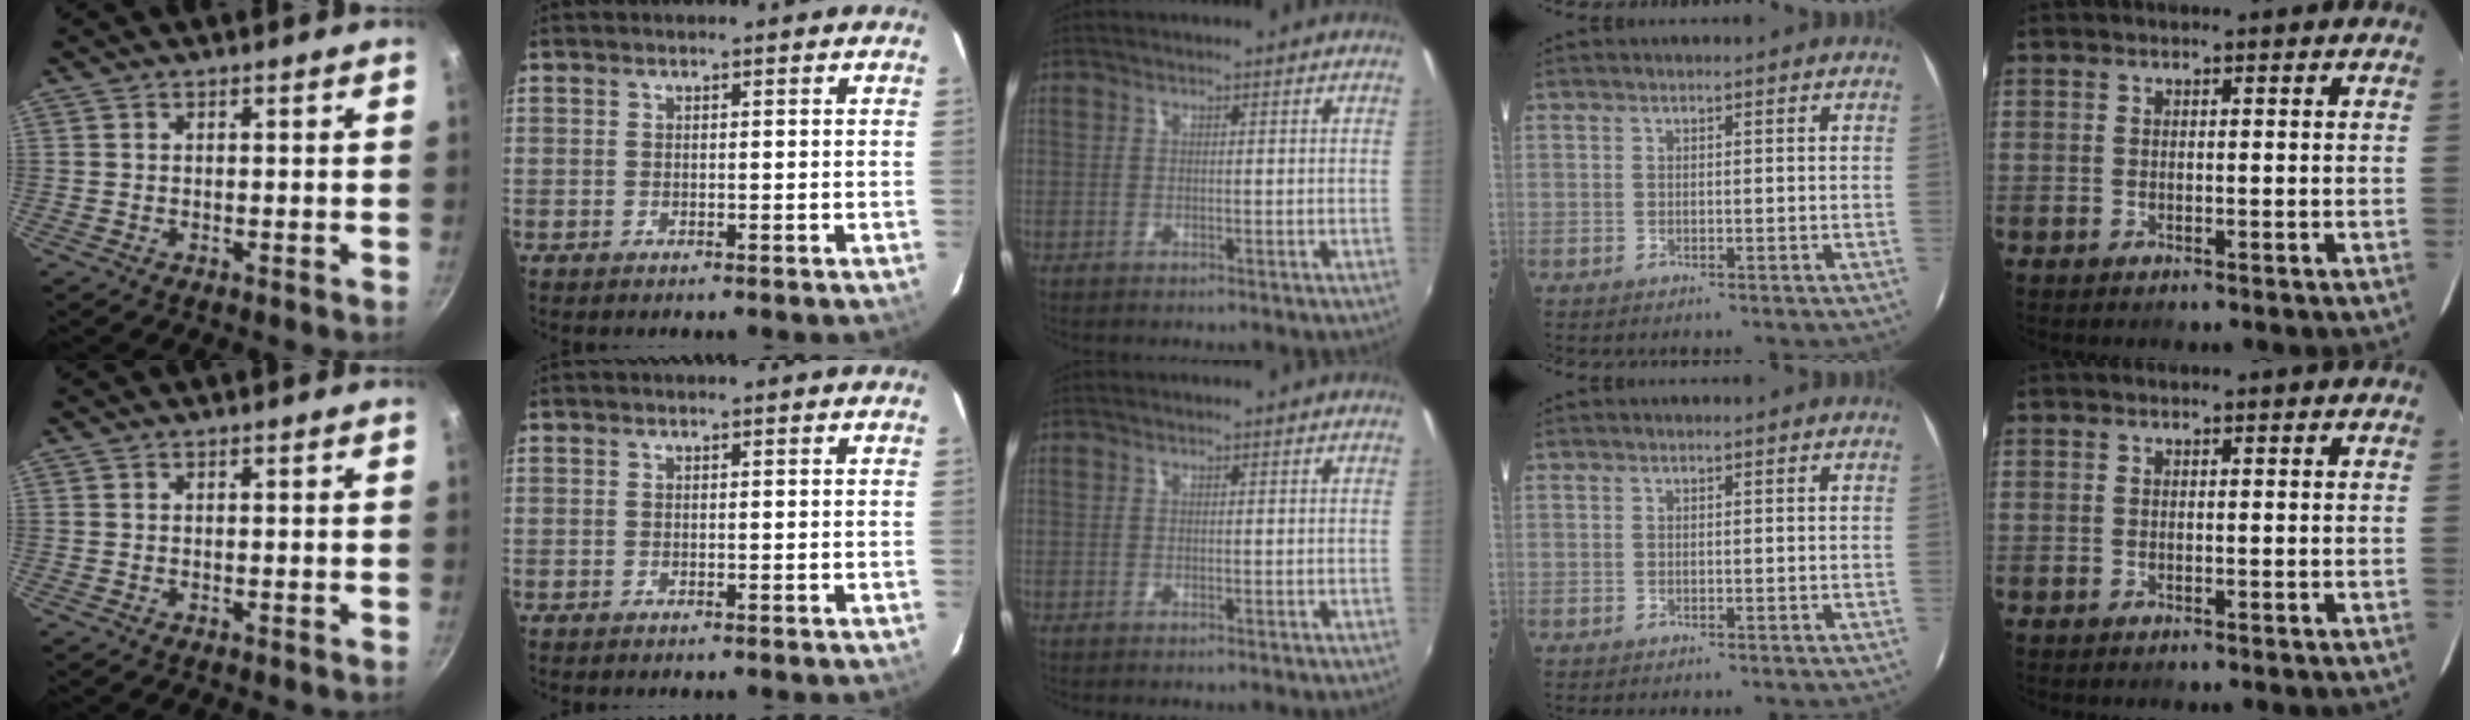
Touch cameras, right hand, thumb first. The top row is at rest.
{}